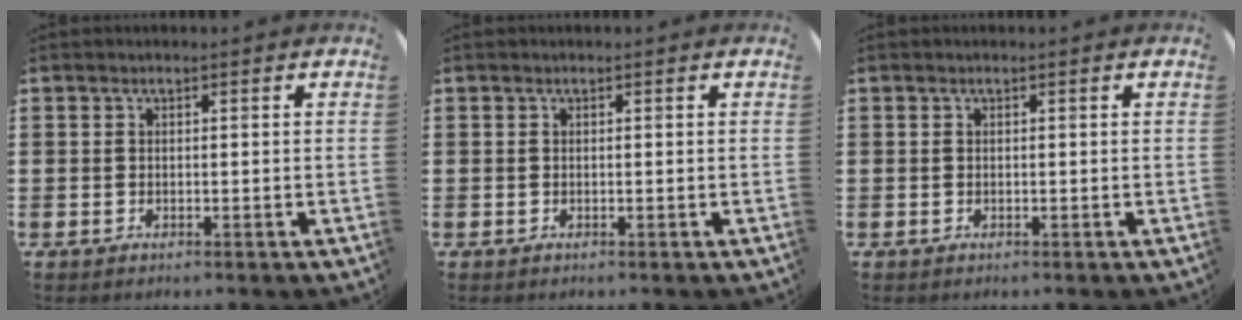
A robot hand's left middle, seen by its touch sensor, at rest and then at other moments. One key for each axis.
{"total": 0.0}
{"total": 0.0}